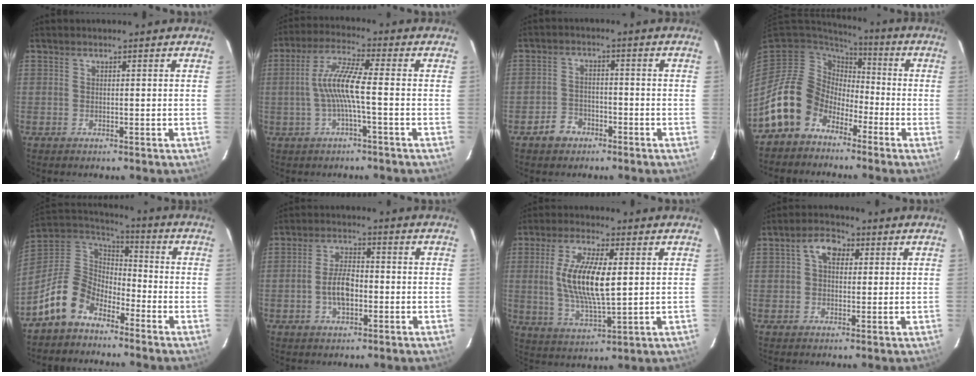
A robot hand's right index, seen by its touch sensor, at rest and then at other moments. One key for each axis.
{"total": 8.2, "fx": -1.3, "fy": 0.3, "fz": 8.1, "tx": -0.173, "ty": 0.009, "tz": -0.023}
{"total": 4.7, "fx": -3.1, "fy": 3.3, "fz": 1.3, "tx": -0.037, "ty": 0.012, "tz": -0.051}
{"total": 12.4, "fx": -7.4, "fy": 9.4, "fz": 3.2, "tx": -0.080, "ty": 0.024, "tz": -0.135}
{"total": 12.4, "fx": -8.0, "fy": 7.5, "fz": 5.8, "tx": -0.134, "ty": 0.024, "tz": -0.155}
{"total": 6.5, "fx": -1.5, "fy": 3.4, "fz": 5.3, "tx": -0.104, "ty": 0.009, "tz": -0.023}
{"total": 12.6, "fx": 1.7, "fy": 3.9, "fz": 11.8, "tx": -0.229, "ty": -0.004, "tz": 0.036}
{"total": 4.9, "fx": 1.4, "fy": 3.4, "fz": 3.2, "tx": -0.056, "ty": 0.020, "tz": 0.023}